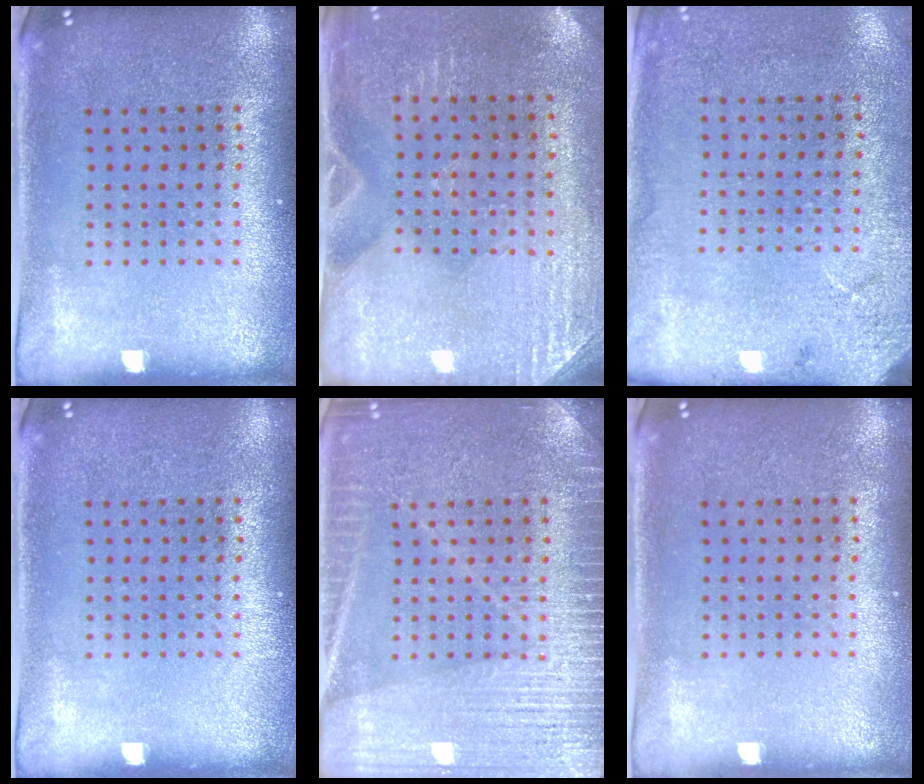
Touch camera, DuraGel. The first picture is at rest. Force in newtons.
{"total": 2.9, "press": 2.6, "slide": 1.1}
{"total": 2.6, "press": 2.1, "slide": 1.5}
{"total": 0.0}
{"total": 4.9, "press": 4.9, "slide": 0.7}
{"total": 0.0}